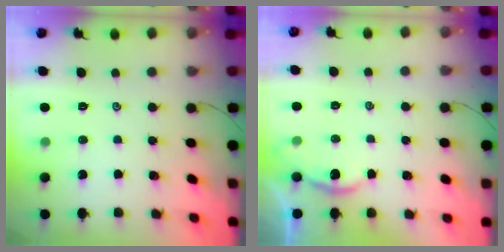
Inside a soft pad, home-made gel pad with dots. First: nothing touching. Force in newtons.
{"total": 2.9, "press": 2.9, "slide": 0.1}